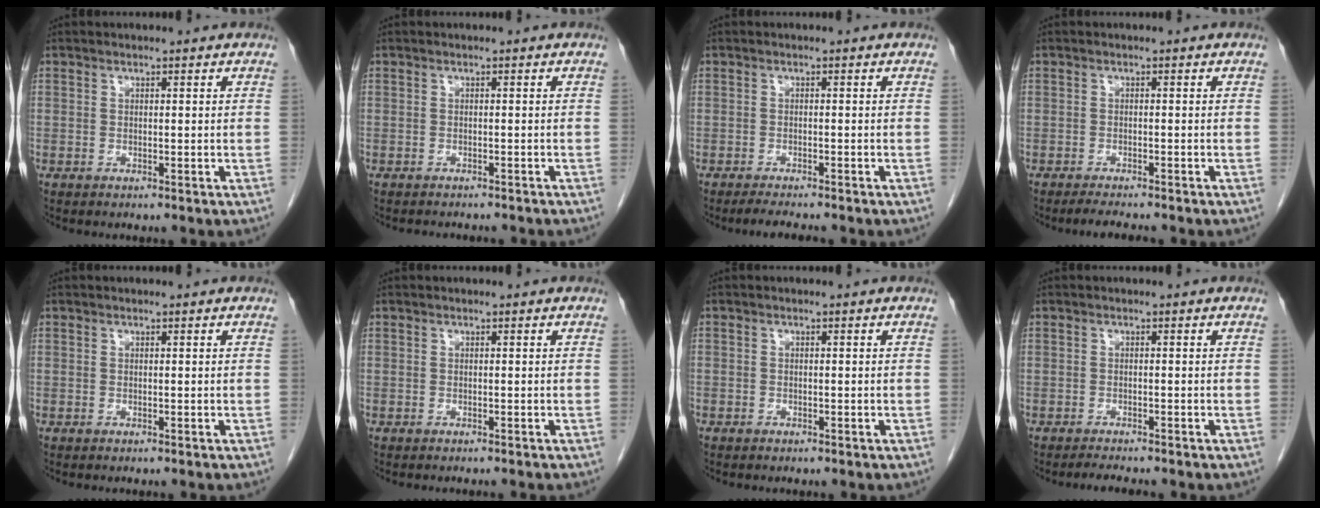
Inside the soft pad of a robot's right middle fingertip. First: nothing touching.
{"total": 6.0, "force": [-5.4, 1.2, 2.2], "torque": [-0.028, -0.006, -0.060]}
{"total": 3.9, "force": [-3.4, 0.1, 1.8], "torque": [-0.032, -0.012, -0.052]}
{"total": 3.6, "force": [-3.2, 0.0, 1.7], "torque": [-0.030, -0.012, -0.050]}
{"total": 1.4, "force": [-1.3, 0.0, 0.7], "torque": [-0.008, 0.003, -0.013]}
{"total": 3.3, "force": [-3.0, 0.0, 1.3], "torque": [-0.015, -0.006, -0.036]}
{"total": 0.7, "force": [-0.6, 0.4, 0.1], "torque": [-0.008, 0.004, -0.011]}
{"total": 2.8, "force": [-2.6, -0.1, 1.0], "torque": [-0.021, -0.010, -0.038]}